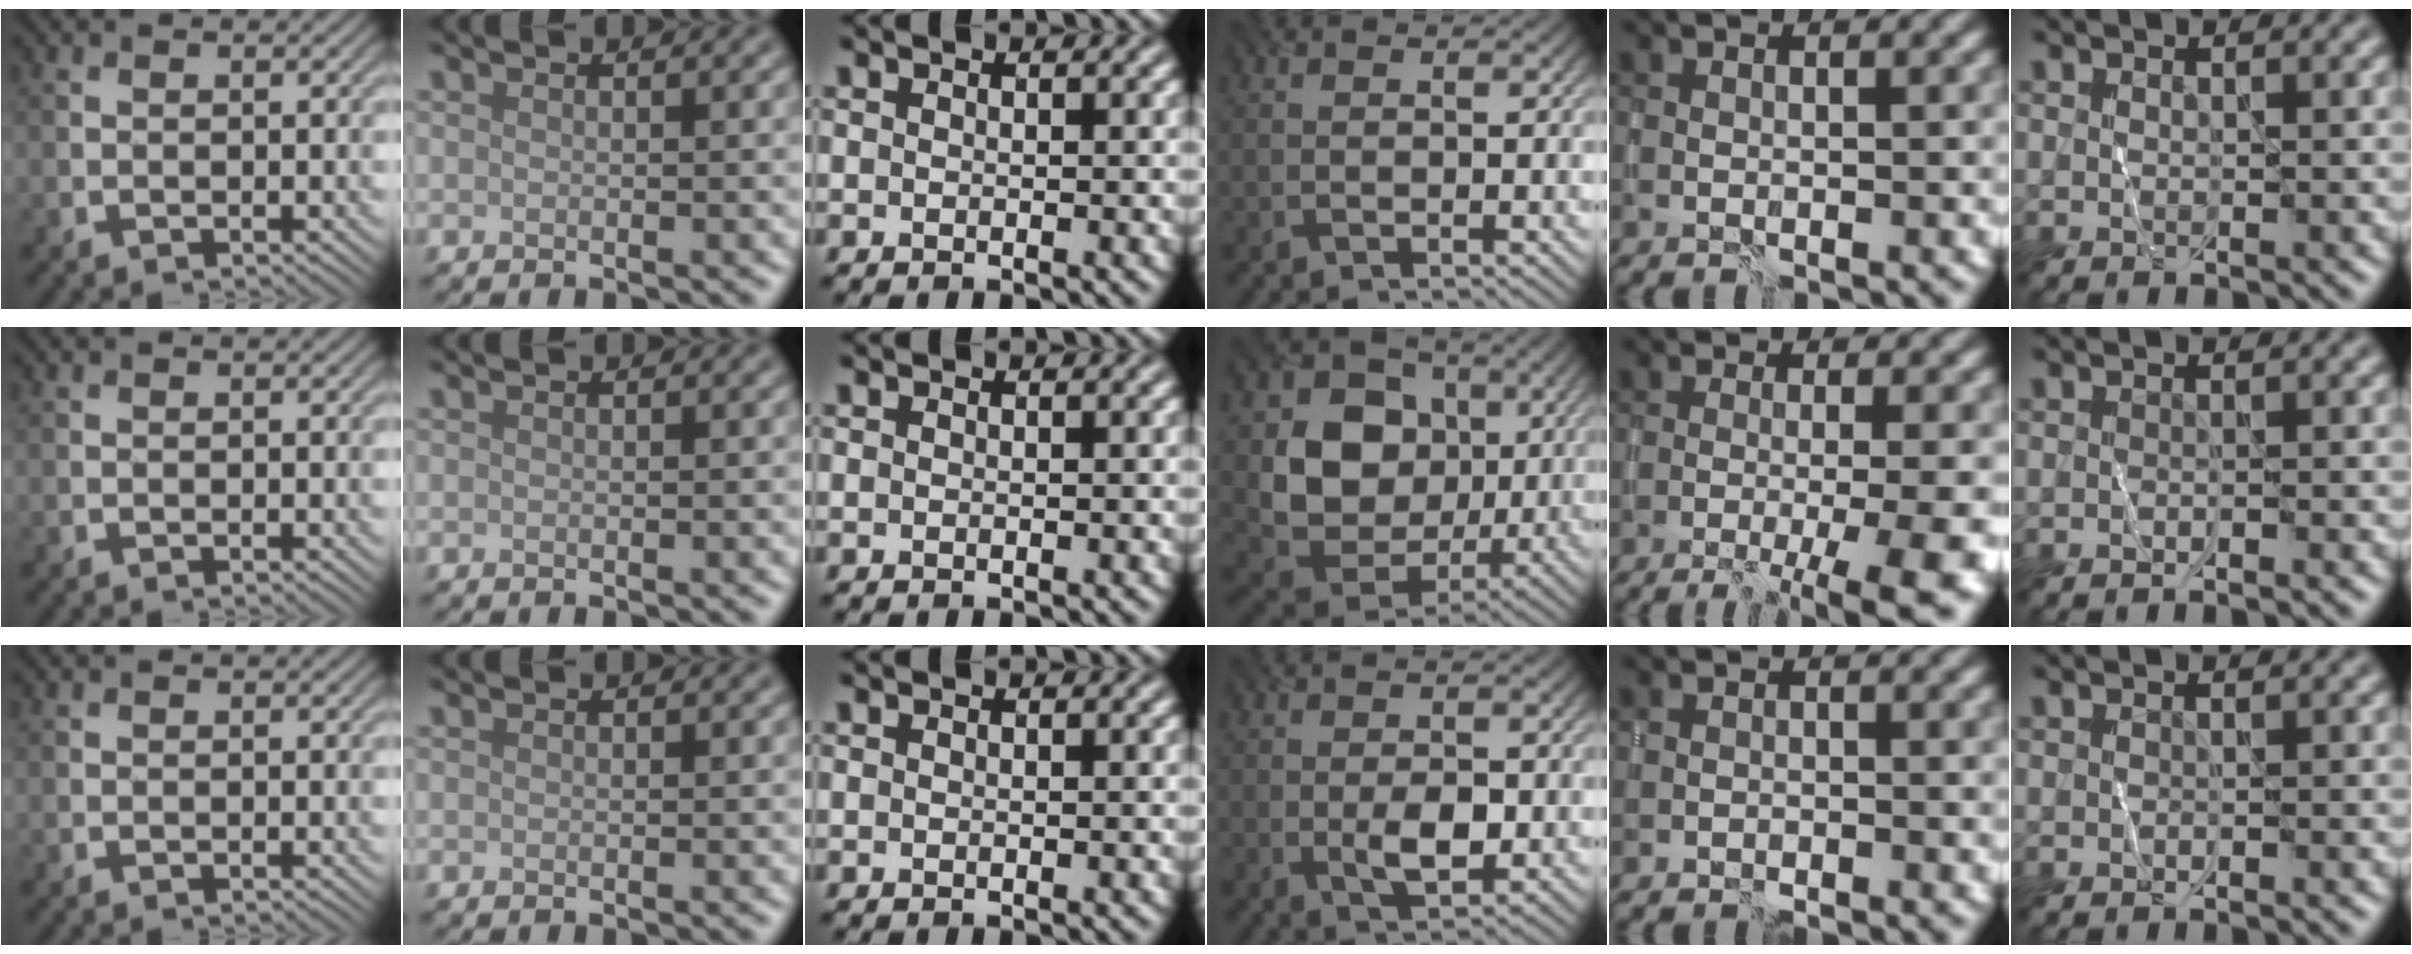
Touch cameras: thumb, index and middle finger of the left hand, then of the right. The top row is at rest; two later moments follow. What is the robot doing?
{"motion": "wrap", "object": "plastic wrap"}